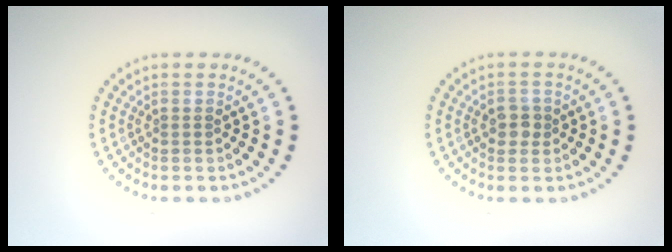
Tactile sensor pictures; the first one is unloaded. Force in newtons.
{"total": 1.8, "press": 1.8, "slide": 0.3}